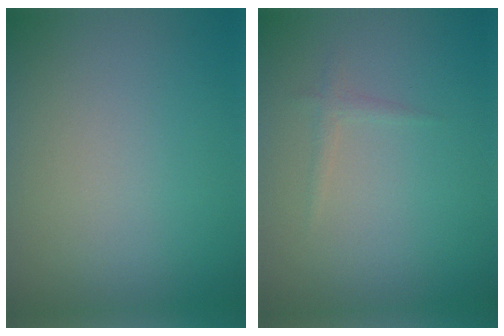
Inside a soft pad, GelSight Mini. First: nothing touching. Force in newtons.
{"total": 0.8, "press": 0.8, "slide": 0.0}